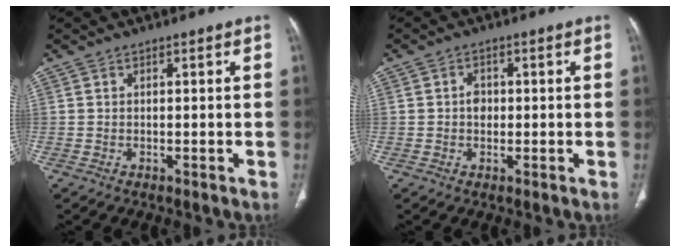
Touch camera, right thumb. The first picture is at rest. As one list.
[{"total": 2.4, "force": [0.0, 1.9, 1.5], "torque": [-0.013, 0.005, -0.001]}]